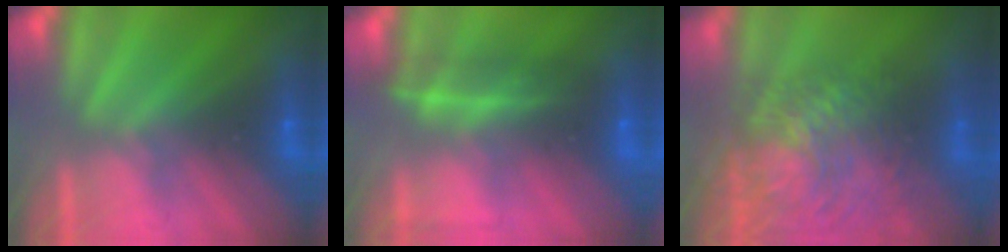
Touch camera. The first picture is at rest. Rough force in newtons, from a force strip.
{"total": 2.1}
{"total": 7.5}